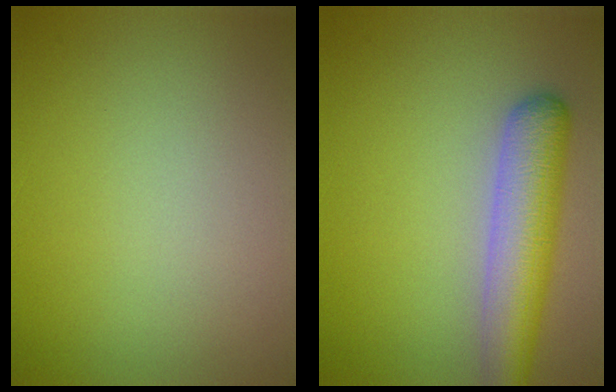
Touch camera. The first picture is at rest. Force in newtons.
{"total": 5.7, "press": 5.7, "slide": 0.2}